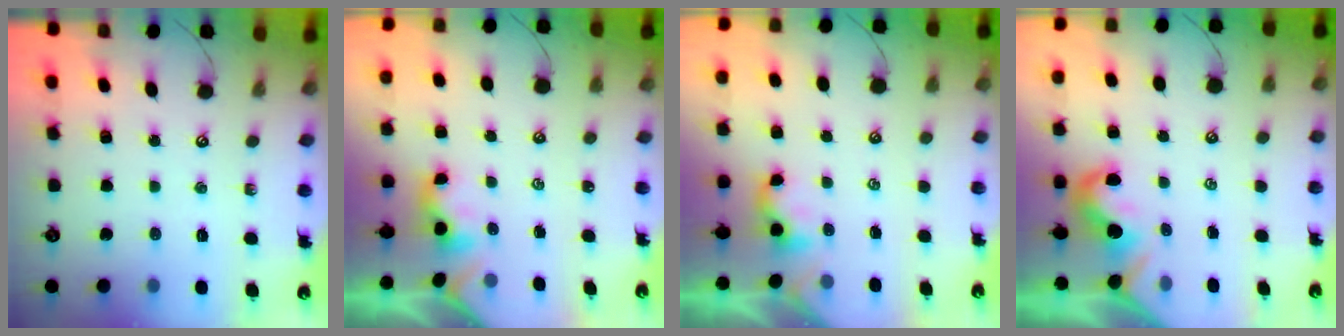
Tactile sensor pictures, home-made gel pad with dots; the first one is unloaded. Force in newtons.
{"total": 0.5, "press": 0.4, "slide": 0.4}
{"total": 1.4, "press": 1.4, "slide": 0.2}
{"total": 2.0, "press": 2.0, "slide": 0.6}